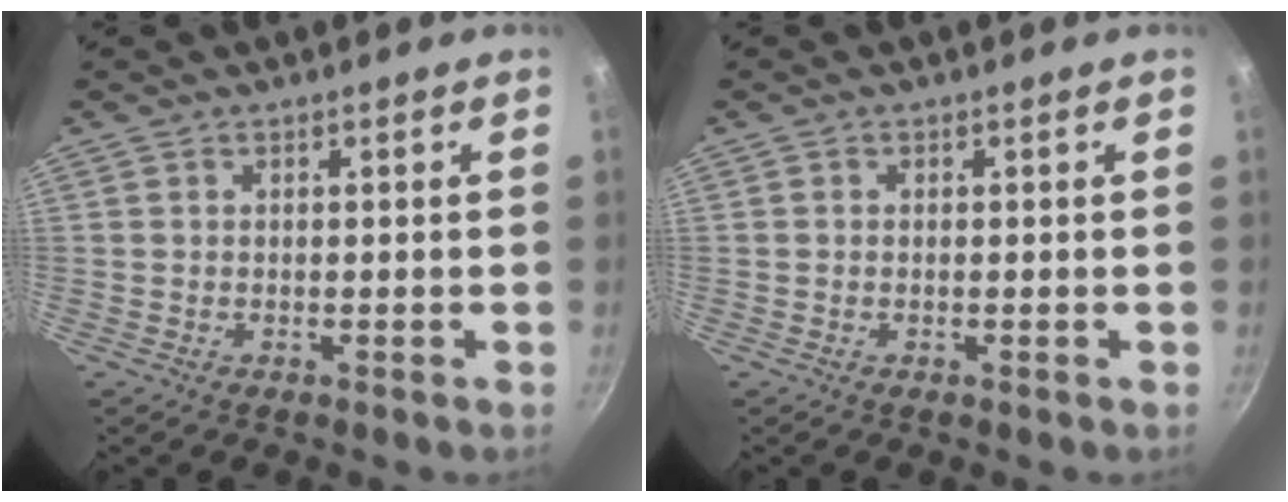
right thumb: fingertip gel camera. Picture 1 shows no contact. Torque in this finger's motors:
{"motor_torque": [0.39, 0.09, -0.58, -0.03, -0.02]}